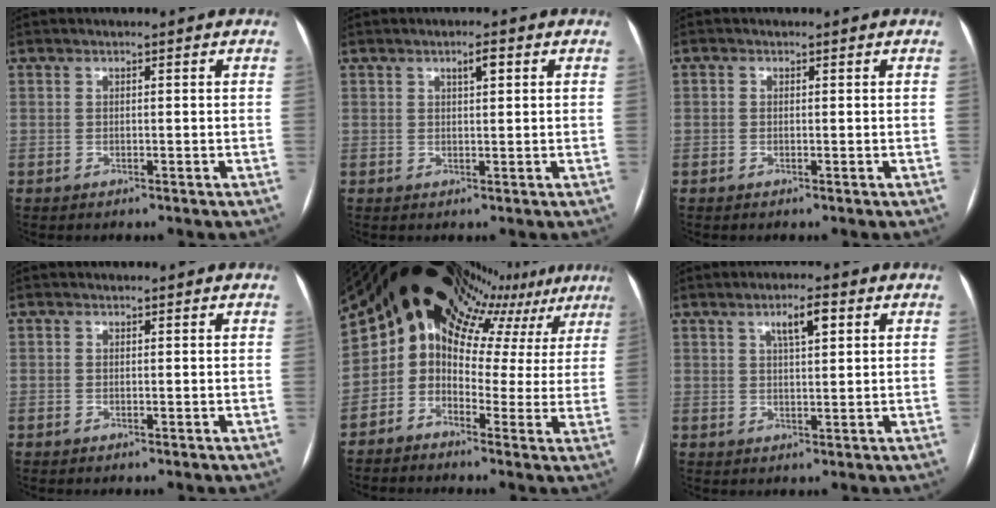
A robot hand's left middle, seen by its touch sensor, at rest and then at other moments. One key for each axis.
{"total": 1.3, "fx": 0.6, "fy": 0.3, "fz": 1.1, "tx": -0.018, "ty": 0.003, "tz": 0.009}
{"total": 2.6, "fx": -1.7, "fy": -1.6, "fz": -1.2, "tx": 0.022, "ty": -0.014, "tz": -0.025}
{"total": 2.9, "fx": -1.7, "fy": -1.9, "fz": -1.3, "tx": 0.021, "ty": -0.015, "tz": -0.023}
{"total": 17.7, "fx": 13.3, "fy": 9.0, "fz": 7.5, "tx": -0.151, "ty": 0.064, "tz": 0.172}
{"total": 4.2, "fx": 2.0, "fy": 0.9, "fz": 3.6, "tx": -0.064, "ty": 0.006, "tz": 0.034}